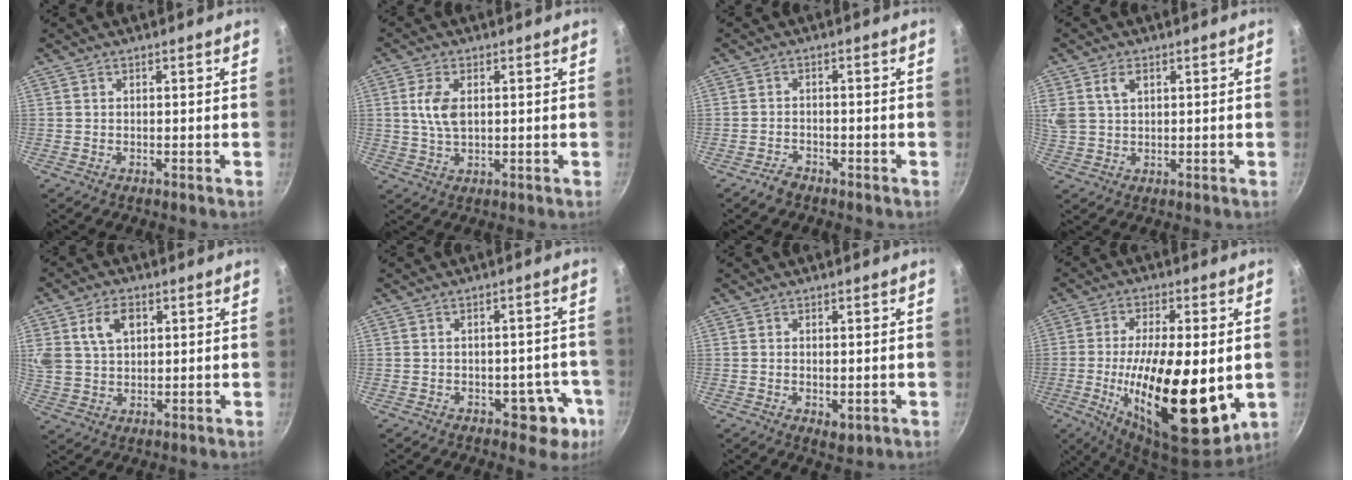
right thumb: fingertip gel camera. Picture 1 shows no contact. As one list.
[{"total": 6.0, "force": [1.2, 3.3, 4.8], "torque": [-0.092, 0.001, 0.023]}, {"total": 2.5, "force": [-2.0, 1.2, 0.8], "torque": [-0.010, 0.024, -0.032]}, {"total": 7.0, "force": [3.0, 4.7, 4.2], "torque": [-0.074, 0.006, 0.061]}, {"total": 10.0, "force": [3.7, 6.9, 6.2], "torque": [-0.107, 0.001, 0.071]}, {"total": 7.0, "force": [-2.9, 4.6, 4.3], "torque": [-0.009, 0.031, -0.024]}, {"total": 2.9, "force": [-0.3, 1.7, 2.3], "torque": [-0.034, -0.010, -0.003]}, {"total": 22.4, "force": [-2.8, 8.4, 20.6], "torque": [-0.337, -0.007, -0.044]}]